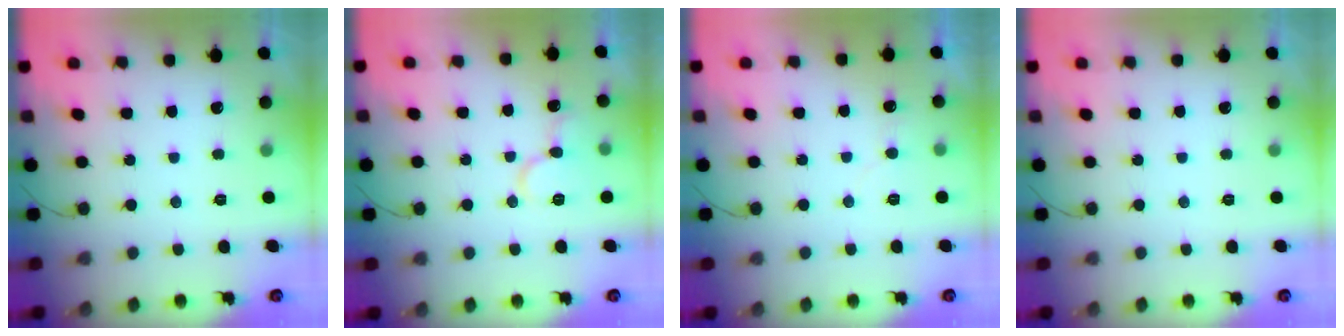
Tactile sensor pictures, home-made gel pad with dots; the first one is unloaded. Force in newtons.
{"total": 10.2, "press": 10.1, "slide": 1.3}
{"total": 5.1, "press": 5.0, "slide": 0.5}
{"total": 0.0}